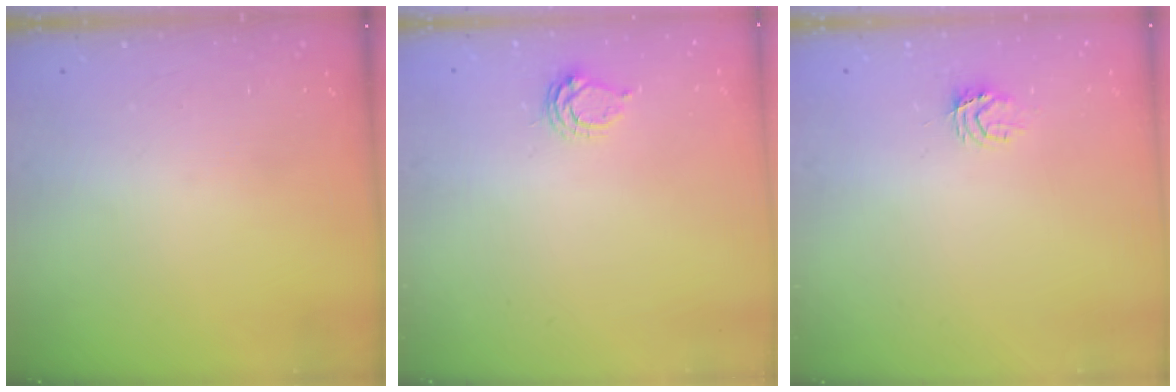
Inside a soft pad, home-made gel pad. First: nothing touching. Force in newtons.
{"total": 4.6, "press": 4.6, "slide": 0.5}
{"total": 4.0, "press": 3.9, "slide": 0.4}